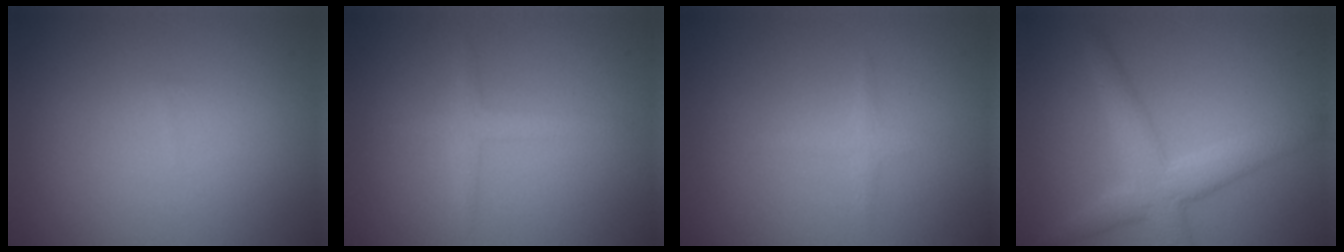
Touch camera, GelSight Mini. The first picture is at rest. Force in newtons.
{"total": 1.6, "press": 1.6, "slide": 0.1}
{"total": 1.1, "press": 1.1, "slide": 0.1}
{"total": 4.4, "press": 4.4, "slide": 0.3}